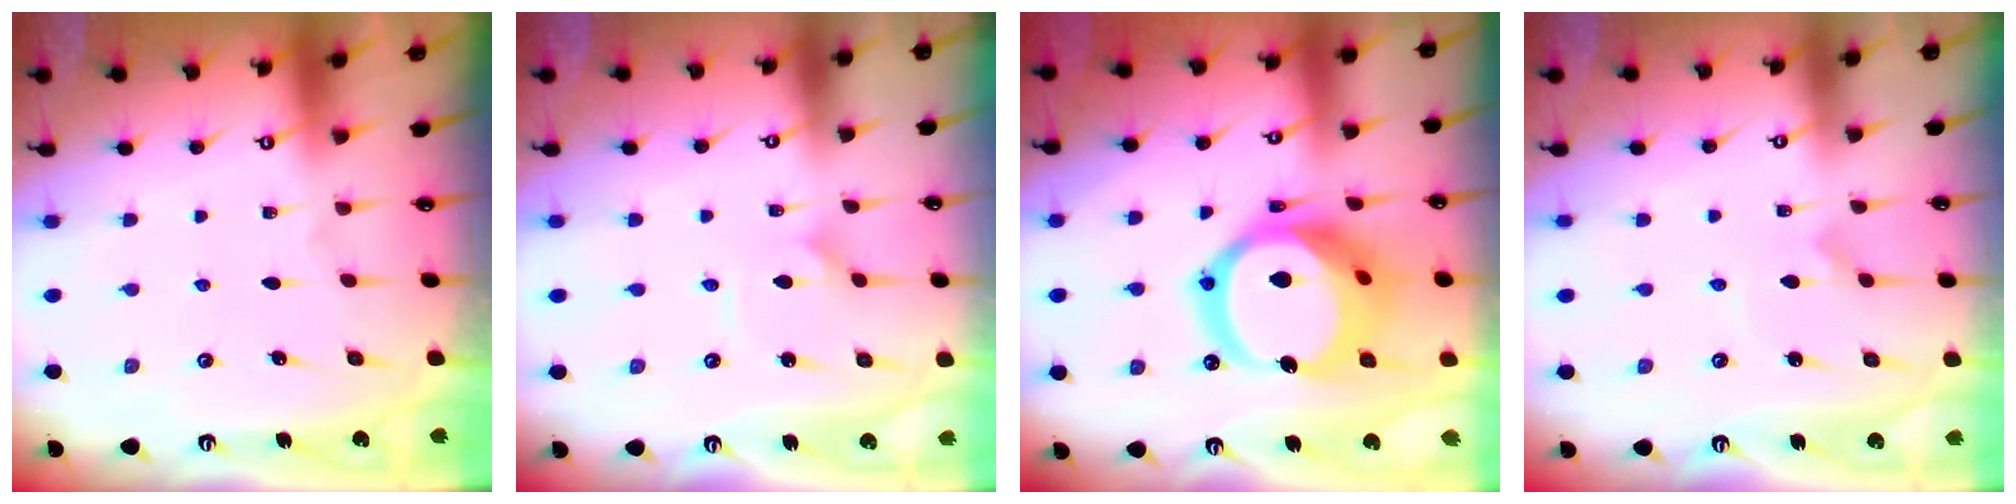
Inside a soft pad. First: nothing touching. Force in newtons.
{"total": 1.9, "press": 1.9, "slide": 0.0}
{"total": 20.5, "press": 20.4, "slide": 2.4}
{"total": 2.9, "press": 2.8, "slide": 0.3}